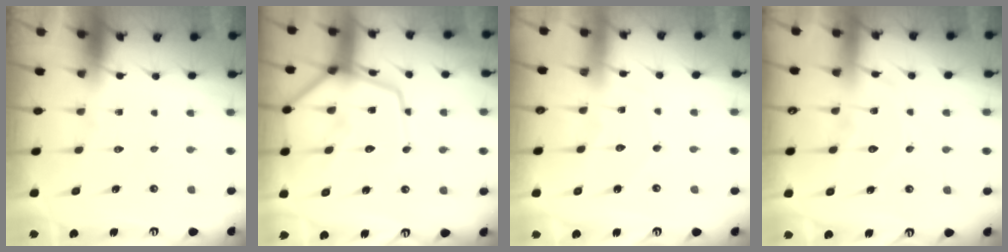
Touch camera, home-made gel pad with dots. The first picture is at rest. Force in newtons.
{"total": 14.3, "press": 14.2, "slide": 1.4}
{"total": 3.5, "press": 3.5, "slide": 0.2}
{"total": 8.3, "press": 8.2, "slide": 0.9}